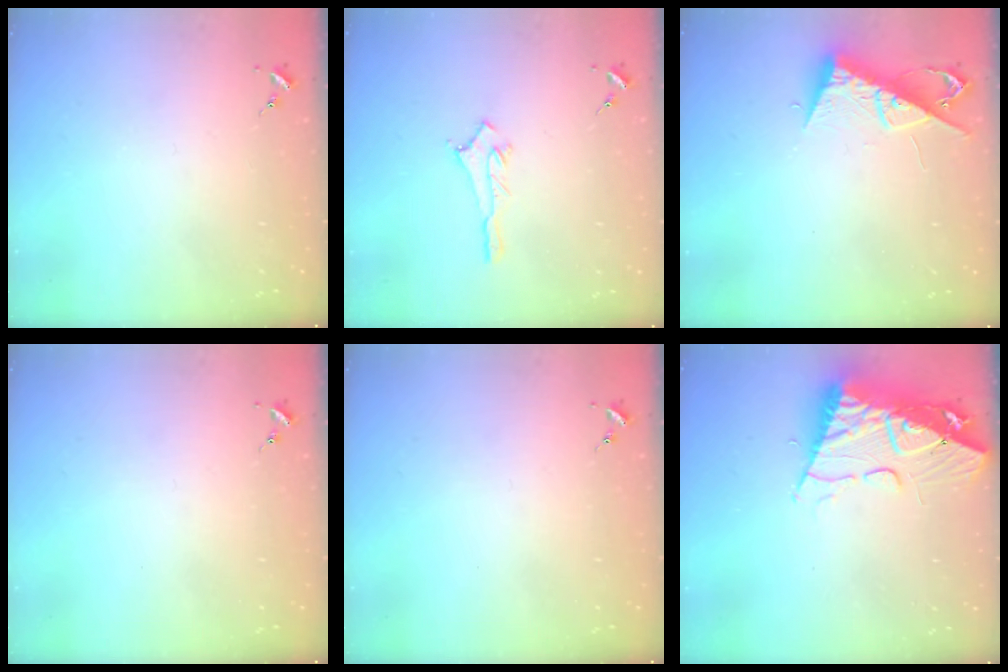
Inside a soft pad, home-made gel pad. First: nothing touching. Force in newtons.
{"total": 3.0, "press": 2.9, "slide": 0.3}
{"total": 12.0, "press": 11.9, "slide": 0.7}
{"total": 0.0}
{"total": 0.0}
{"total": 16.8, "press": 16.7, "slide": 1.6}